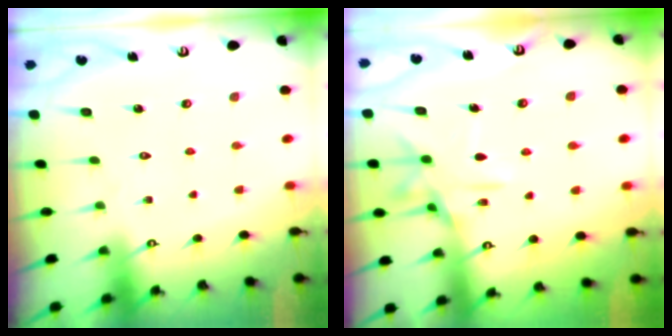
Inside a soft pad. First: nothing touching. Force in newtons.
{"total": 12.6, "press": 12.6, "slide": 1.0}